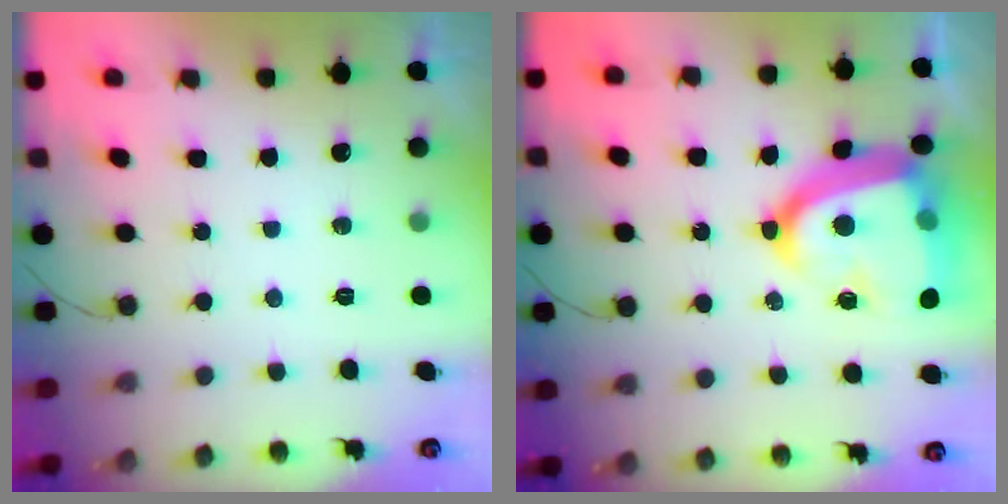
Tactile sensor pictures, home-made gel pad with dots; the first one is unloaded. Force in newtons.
{"total": 22.7, "press": 22.6, "slide": 2.2}